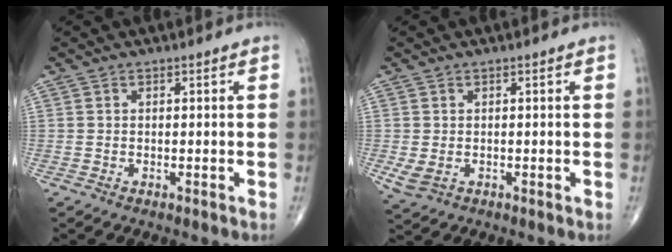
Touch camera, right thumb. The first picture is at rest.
{"total": 2.9, "force": [-0.3, 2.1, 1.9], "torque": [-0.046, -0.009, 0.002]}